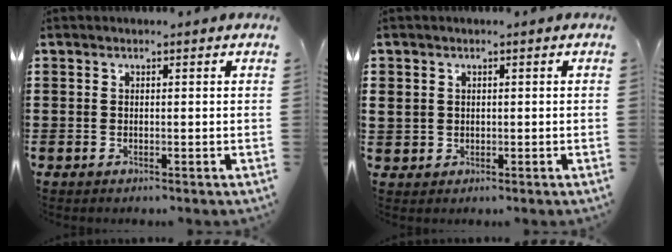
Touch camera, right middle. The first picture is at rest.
{"total": 1.8, "force": [0.5, 1.7, 0.0], "torque": [-0.009, 0.008, 0.008]}